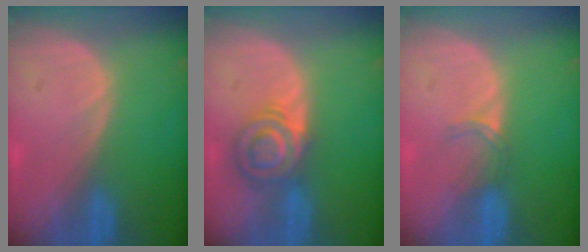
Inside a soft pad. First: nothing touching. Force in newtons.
{"total": 5.9, "press": 5.8, "slide": 0.8}
{"total": 2.2, "press": 1.7, "slide": 1.3}